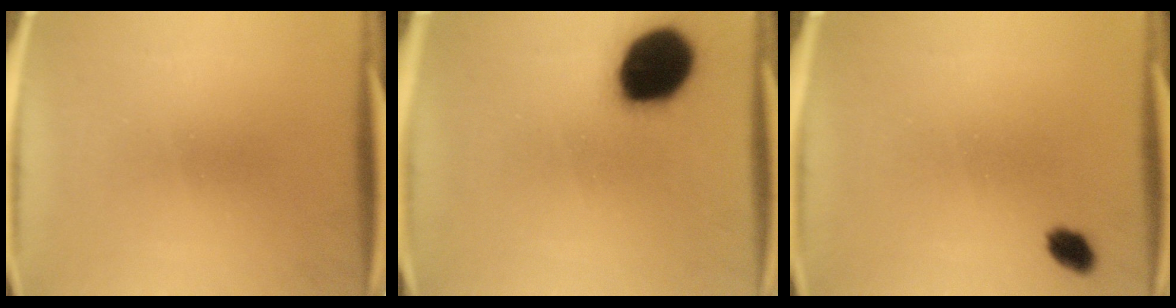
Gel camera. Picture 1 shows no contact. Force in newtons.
{"total": 19.1}
{"total": 2.8}